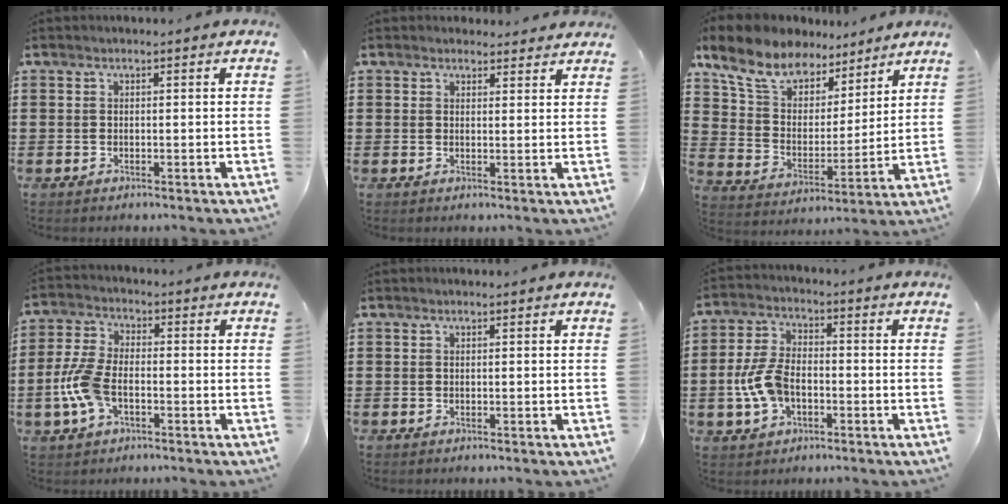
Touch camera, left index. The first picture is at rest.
{"total": 2.0, "force": [1.9, 0.6, 0.1], "torque": [0.001, -0.003, 0.036]}
{"total": 9.5, "force": [7.8, 4.5, 3.0], "torque": [-0.105, -0.043, 0.144]}
{"total": 8.1, "force": [-2.1, 4.3, 6.6], "torque": [-0.158, -0.004, -0.042]}
{"total": 0.0}
{"total": 7.8, "force": [-1.7, 4.6, 6.1], "torque": [-0.155, 0.000, -0.040]}